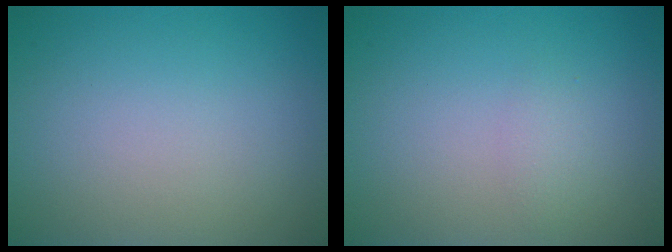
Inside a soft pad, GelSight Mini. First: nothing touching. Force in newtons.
{"total": 1.0, "press": 1.0, "slide": 0.2}